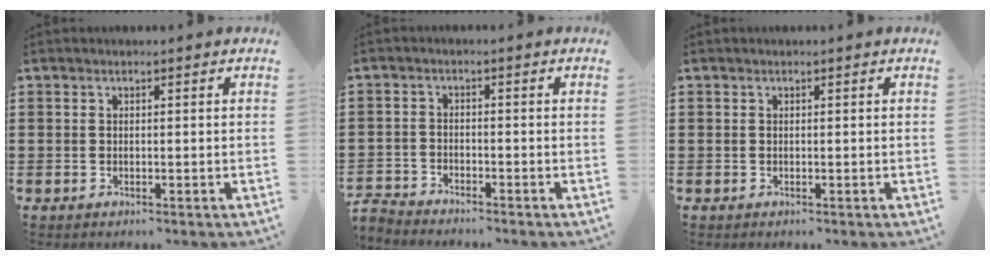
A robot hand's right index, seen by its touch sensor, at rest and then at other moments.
{"total": 2.5, "force": [-2.5, 0.2, -0.1], "torque": [-0.005, 0.000, -0.055]}
{"total": 0.0}